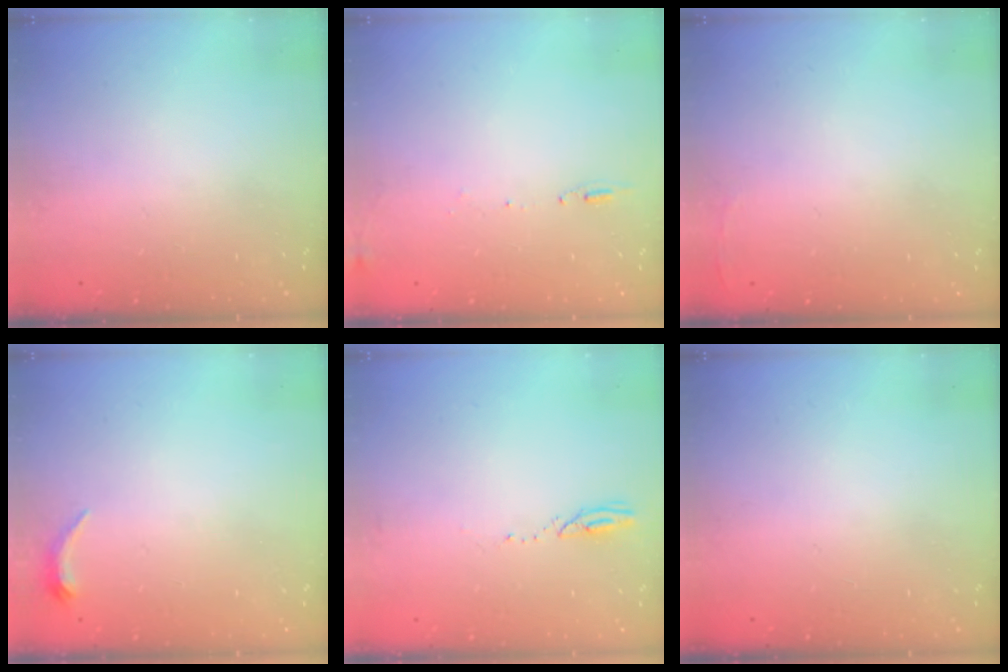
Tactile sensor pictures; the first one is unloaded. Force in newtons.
{"total": 5.6, "press": 5.3, "slide": 1.7}
{"total": 2.5, "press": 2.4, "slide": 0.9}
{"total": 4.8, "press": 4.7, "slide": 0.9}
{"total": 2.4, "press": 2.4, "slide": 0.3}
{"total": 0.0}